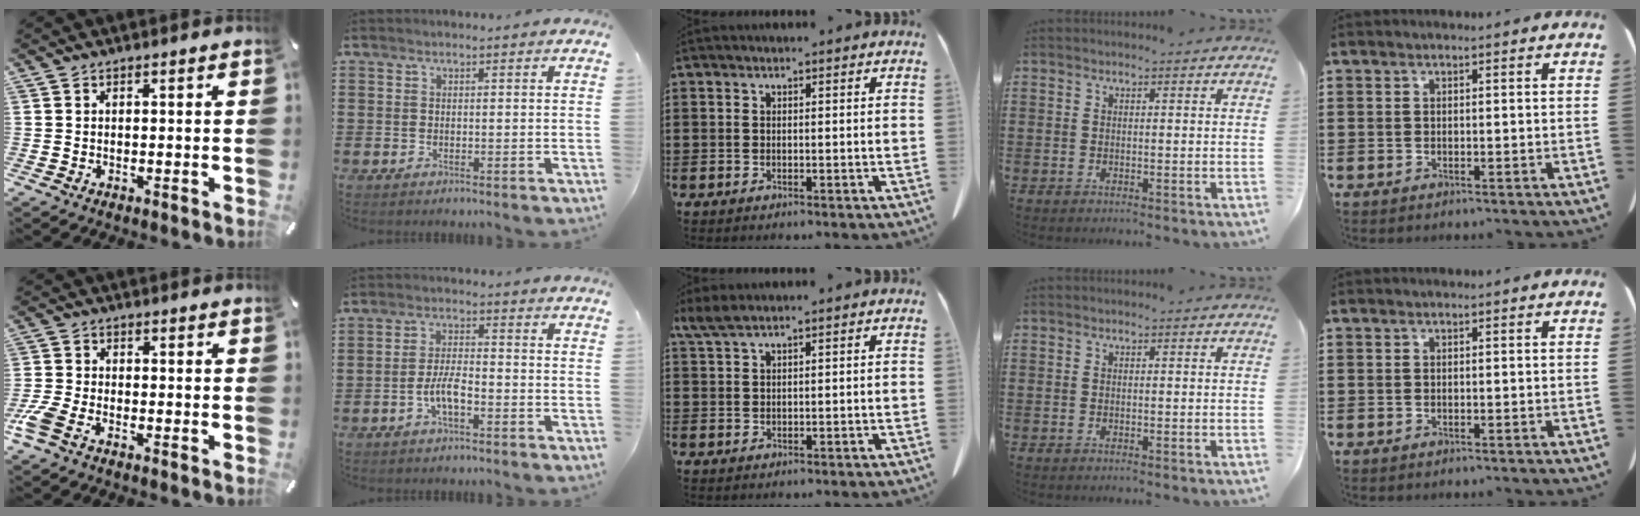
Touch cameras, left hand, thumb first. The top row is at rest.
{"thumb": {"total": 5.2, "force": [-3.1, 2.4, 3.4], "torque": [-0.091, -0.002, -0.061]}, "index": {"total": 4.8, "force": [-2.0, 1.5, 4.1], "torque": [-0.099, -0.002, -0.045]}, "middle": {"total": 2.3, "force": [1.7, 0.3, 1.5], "torque": [-0.035, 0.000, 0.032]}}